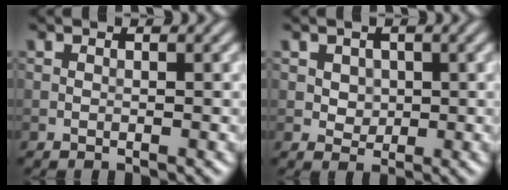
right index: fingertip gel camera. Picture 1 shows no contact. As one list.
[{"total": 2.0, "force": [0.6, 1.7, 0.9], "torque": [-0.022, -0.001, 0.023]}]